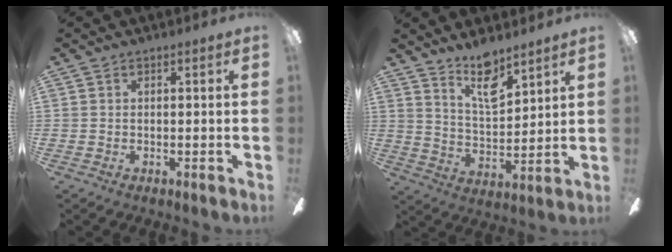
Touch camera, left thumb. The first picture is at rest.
{"total": 10.9, "force": [8.6, 3.5, 5.8], "torque": [-0.096, -0.052, 0.152]}